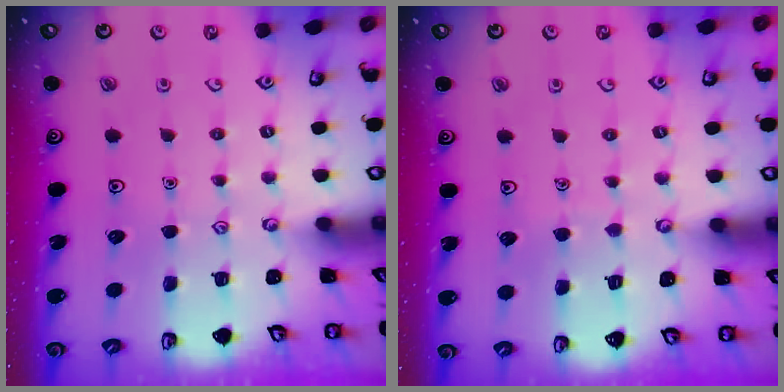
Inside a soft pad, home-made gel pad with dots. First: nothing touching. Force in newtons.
{"total": 2.7, "press": 2.7, "slide": 0.2}